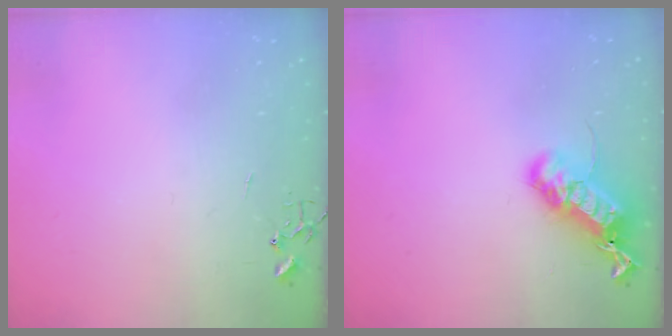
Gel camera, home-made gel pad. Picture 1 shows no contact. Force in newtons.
{"total": 19.9, "press": 19.9, "slide": 0.3}